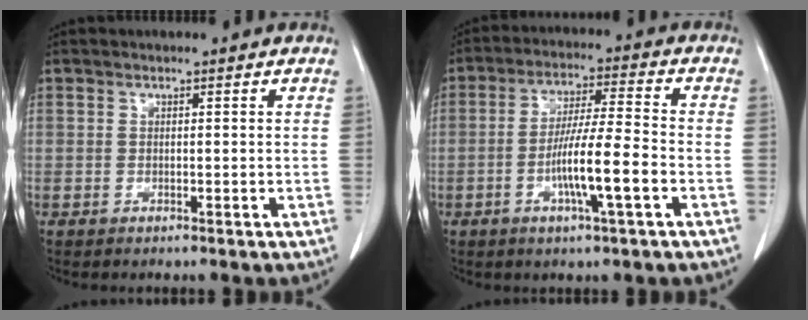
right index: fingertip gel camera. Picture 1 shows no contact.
{"total": 9.6, "force": [-3.1, 0.1, 9.1], "torque": [-0.167, -0.002, -0.059]}